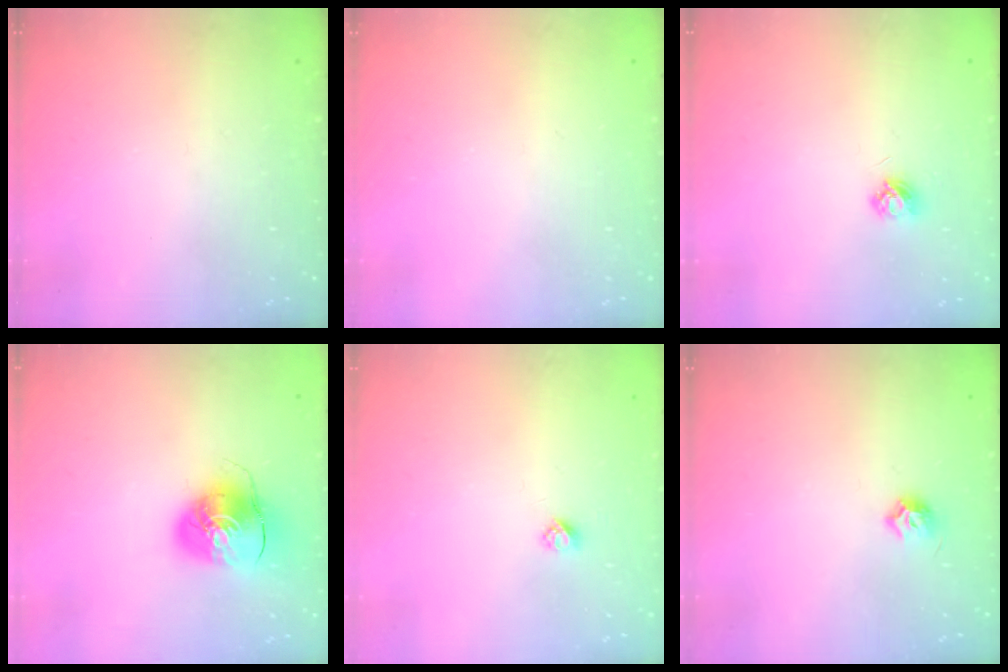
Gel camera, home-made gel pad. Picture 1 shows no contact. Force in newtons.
{"total": 0.0}
{"total": 3.6, "press": 3.5, "slide": 0.4}
{"total": 9.7, "press": 9.6, "slide": 1.4}
{"total": 2.7, "press": 2.6, "slide": 0.3}
{"total": 5.9, "press": 5.8, "slide": 0.9}